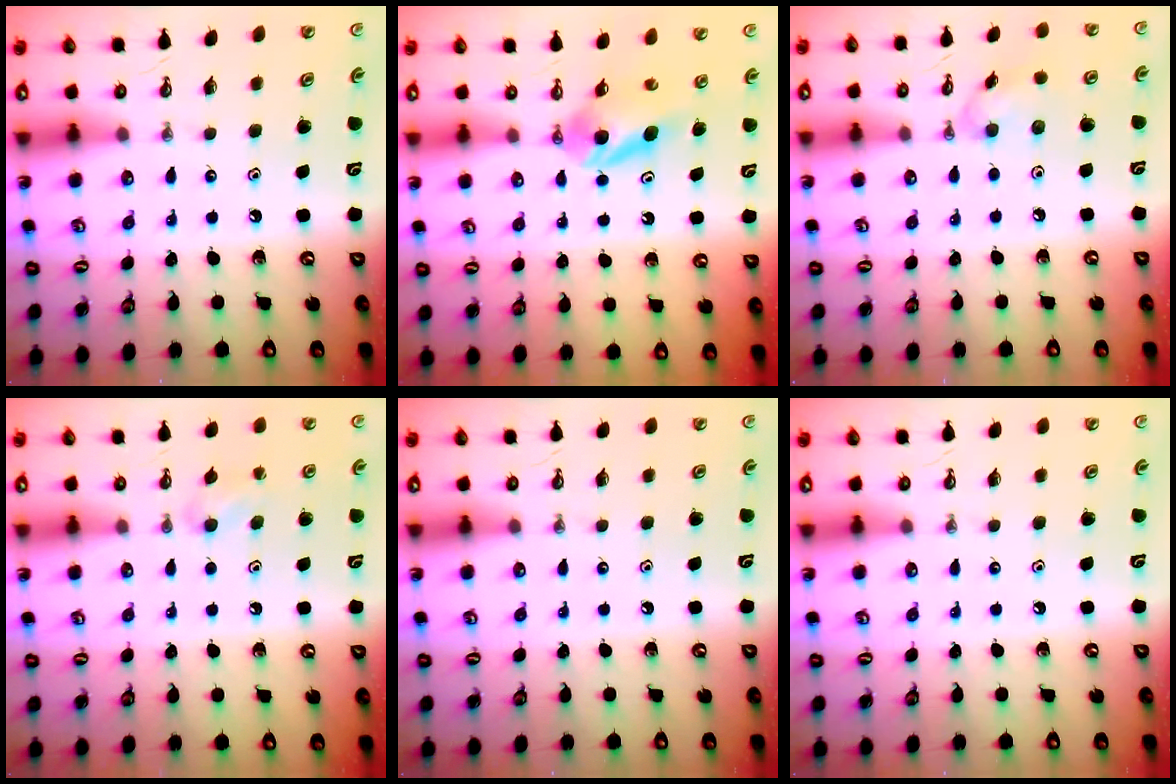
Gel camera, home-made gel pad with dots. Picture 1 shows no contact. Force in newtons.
{"total": 5.2, "press": 5.0, "slide": 1.2}
{"total": 7.4, "press": 7.3, "slide": 0.8}
{"total": 8.9, "press": 4.7, "slide": 7.6}
{"total": 0.0}
{"total": 0.0}